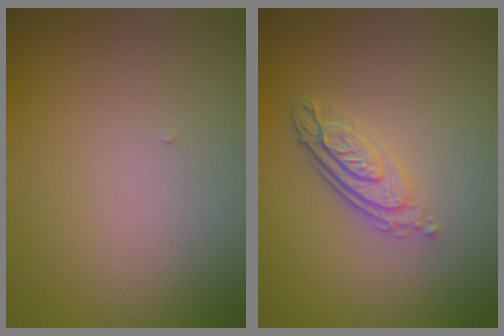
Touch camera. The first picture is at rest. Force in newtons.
{"total": 4.0, "press": 2.9, "slide": 2.8}